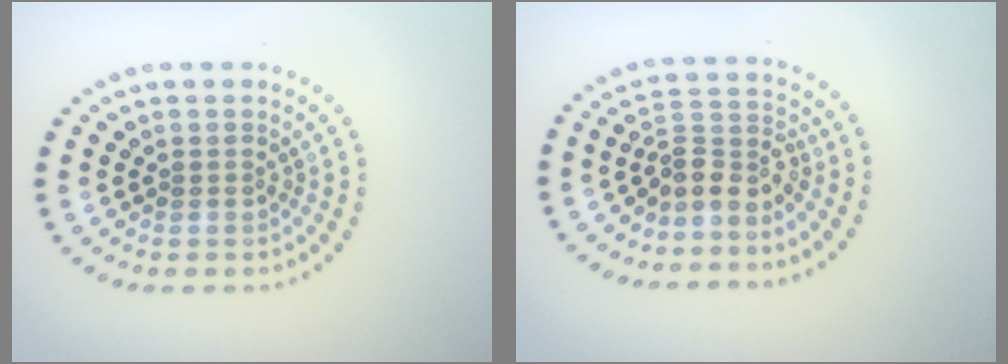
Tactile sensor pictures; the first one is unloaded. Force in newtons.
{"total": 3.1, "press": 2.3, "slide": 2.1}